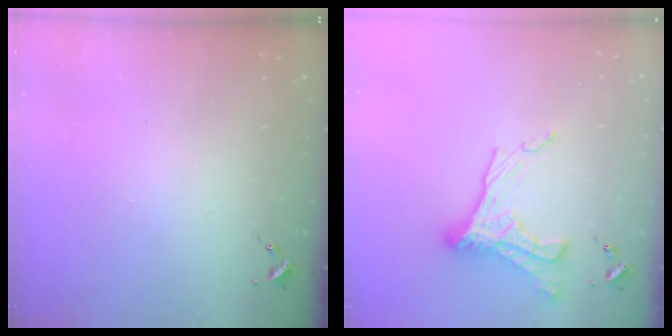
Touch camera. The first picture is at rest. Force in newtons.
{"total": 16.0, "press": 15.9, "slide": 1.6}